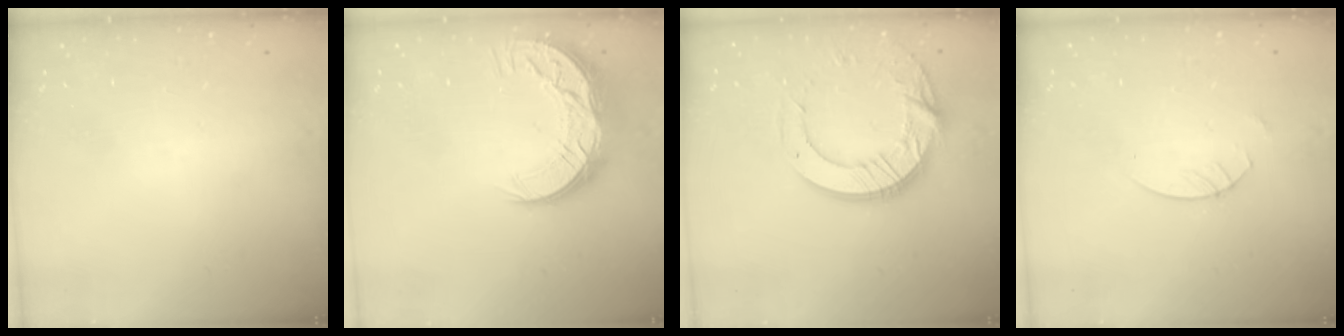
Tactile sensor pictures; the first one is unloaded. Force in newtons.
{"total": 13.1, "press": 13.1, "slide": 0.6}
{"total": 16.7, "press": 16.7, "slide": 1.4}
{"total": 2.4, "press": 2.4, "slide": 0.1}